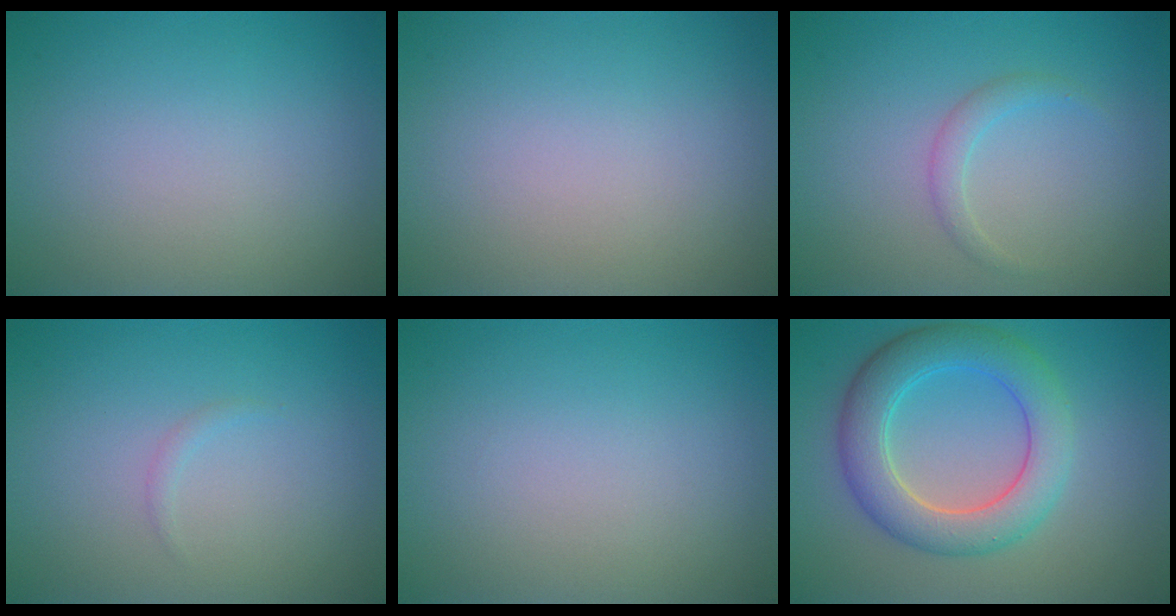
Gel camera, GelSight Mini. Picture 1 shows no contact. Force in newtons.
{"total": 0.0}
{"total": 1.3, "press": 1.2, "slide": 0.2}
{"total": 0.5, "press": 0.5, "slide": 0.1}
{"total": 0.0}
{"total": 6.2, "press": 6.2, "slide": 0.3}